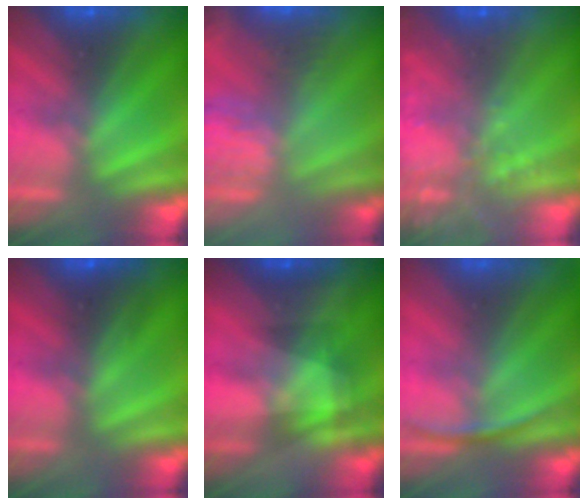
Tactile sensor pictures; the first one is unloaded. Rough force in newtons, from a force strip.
{"total": 4.8}
{"total": 6.1}
{"total": 2.6}
{"total": 4.6}
{"total": 2.7}